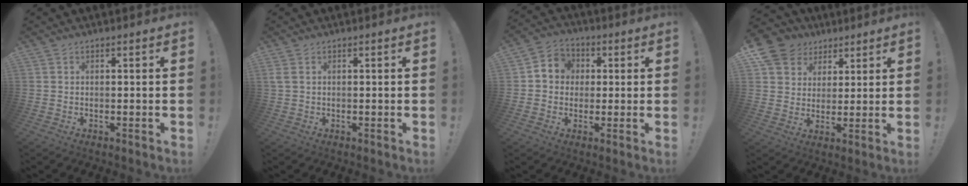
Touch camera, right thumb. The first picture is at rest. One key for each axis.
{"total": 1.7, "fx": 0.7, "fy": 0.8, "fz": 1.4, "tx": -0.030, "ty": 0.003, "tz": 0.014}
{"total": 7.2, "fx": 0.4, "fy": 6.7, "fz": 2.5, "tx": -0.033, "ty": 0.008, "tz": 0.011}
{"total": 10.1, "fx": 5.2, "fy": 8.3, "fz": 2.4, "tx": -0.046, "ty": -0.031, "tz": 0.109}